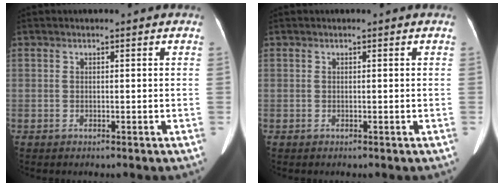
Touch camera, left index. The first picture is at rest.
{"total": 0.0}